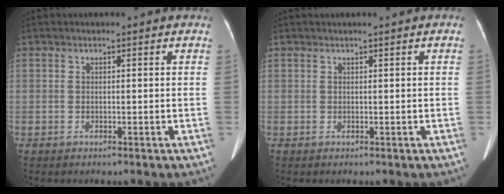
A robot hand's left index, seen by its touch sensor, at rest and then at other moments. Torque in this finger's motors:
{"motor_torque": [0.16, 0.04, 0.04, 0.02]}